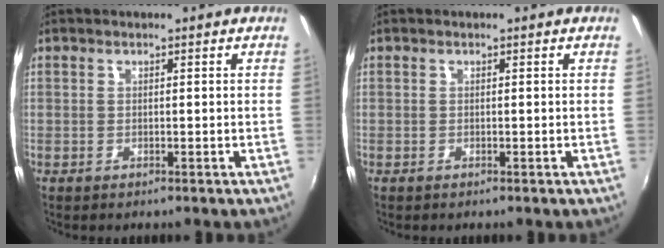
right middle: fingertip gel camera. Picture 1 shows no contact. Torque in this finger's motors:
{"motor_torque": [0.01, 0.00, 0.01, 0.00]}